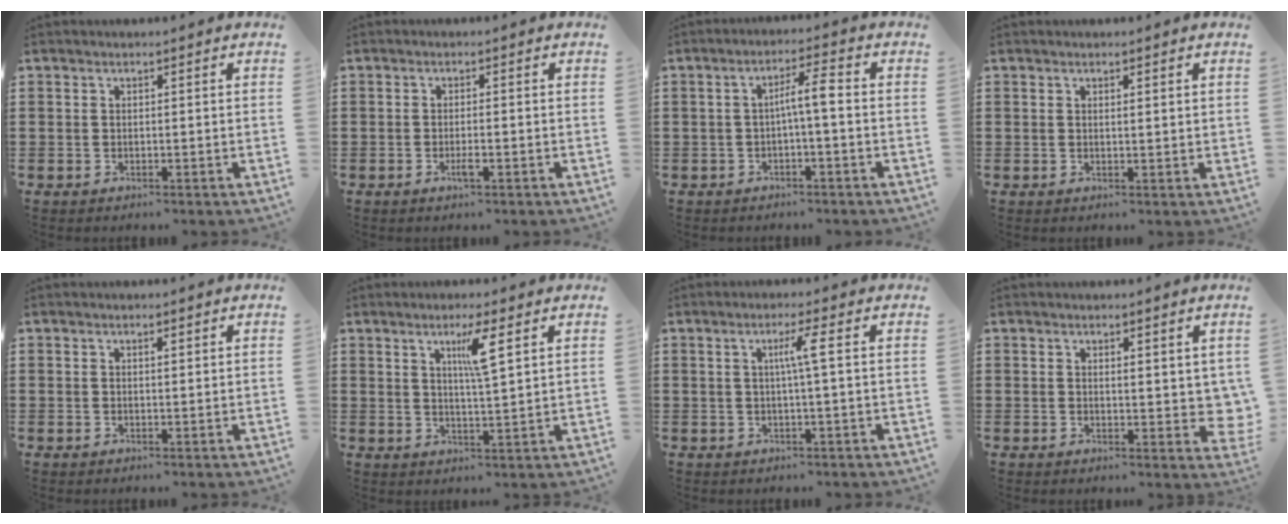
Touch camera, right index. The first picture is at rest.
{"total": 1.8, "force": [-0.8, 0.1, 1.6], "torque": [-0.034, -0.005, -0.016]}
{"total": 4.3, "force": [-0.6, 0.4, 4.3], "torque": [-0.080, 0.007, -0.016]}
{"total": 0.7, "force": [0.5, 0.1, 0.5], "torque": [-0.009, 0.000, 0.009]}
{"total": 0.6, "force": [0.3, 0.2, 0.5], "torque": [-0.010, 0.001, 0.006]}
{"total": 5.0, "force": [2.4, 0.2, 4.3], "torque": [-0.076, -0.005, 0.034]}
{"total": 3.6, "force": [0.6, -0.4, 3.5], "torque": [-0.066, -0.001, 0.004]}
{"total": 2.8, "force": [2.0, 1.5, 1.4], "torque": [-0.016, -0.001, 0.034]}